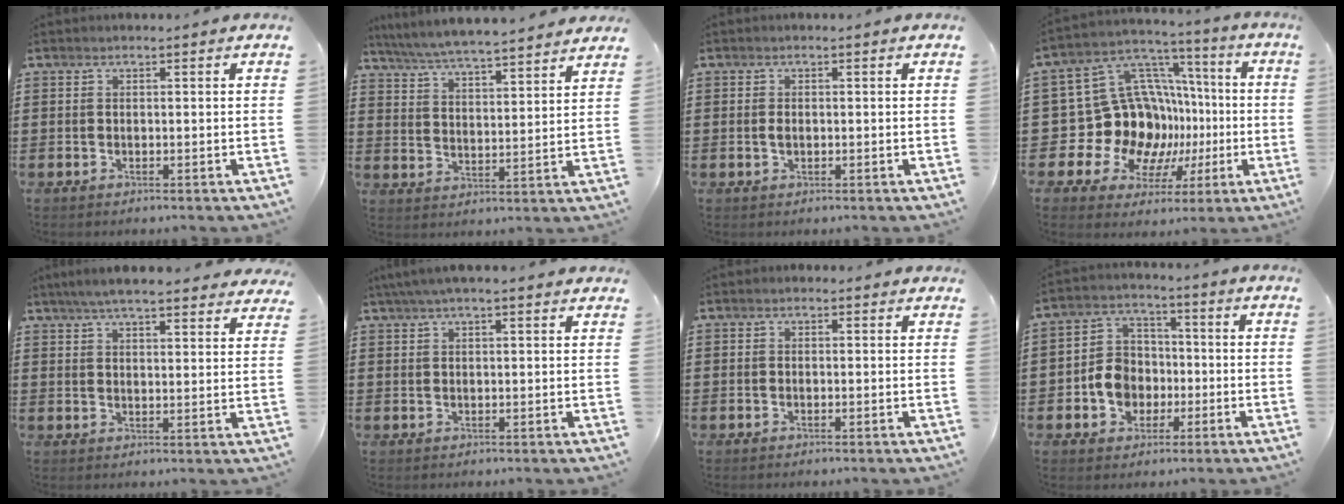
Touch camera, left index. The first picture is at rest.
{"total": 5.7, "force": [5.5, -0.5, 1.3], "torque": [-0.050, -0.036, 0.094]}
{"total": 1.2, "force": [-0.1, 0.7, 1.0], "torque": [-0.021, 0.001, -0.003]}
{"total": 18.1, "force": [-2.0, 16.2, 8.0], "torque": [-0.182, -0.036, 0.008]}
{"total": 5.6, "force": [5.1, 0.3, 2.2], "torque": [-0.058, -0.014, 0.093]}
{"total": 3.3, "force": [2.4, 0.4, 2.1], "torque": [-0.047, 0.005, 0.044]}
{"total": 0.7, "force": [0.0, 0.5, 0.4], "torque": [-0.009, 0.004, -0.001]}
{"total": 7.2, "force": [-1.5, 6.5, 2.8], "torque": [-0.082, 0.021, -0.027]}